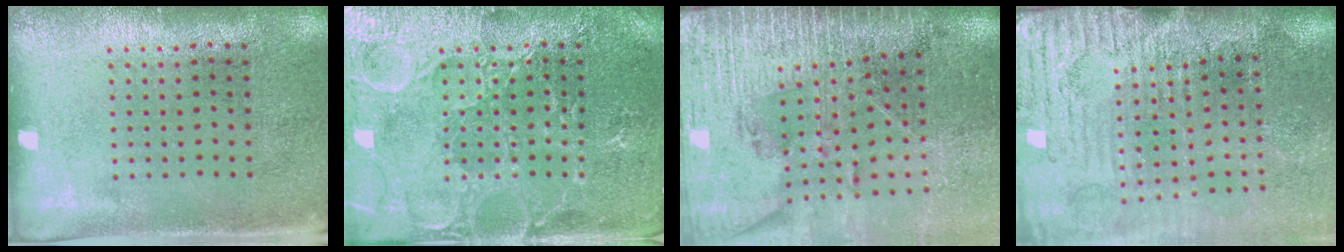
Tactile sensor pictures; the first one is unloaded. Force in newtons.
{"total": 4.5, "press": 4.5, "slide": 0.5}
{"total": 3.5, "press": 3.2, "slide": 1.4}
{"total": 4.6, "press": 4.0, "slide": 2.4}